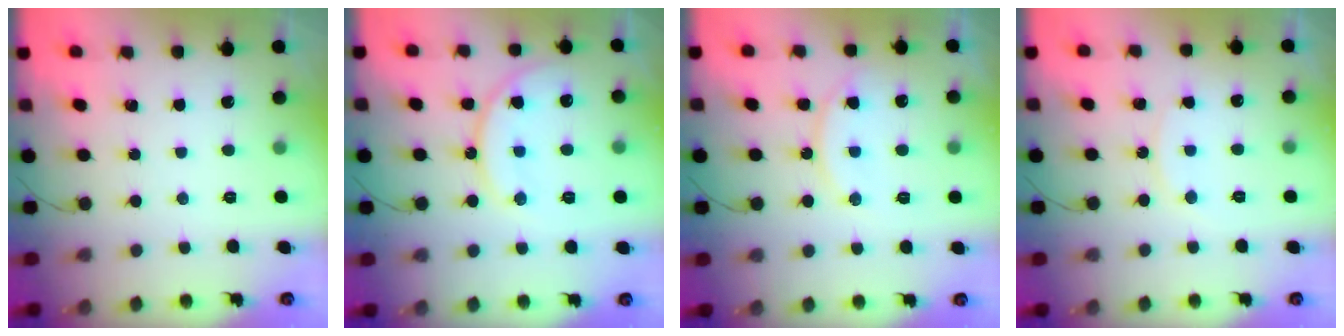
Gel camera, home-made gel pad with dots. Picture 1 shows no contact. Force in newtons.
{"total": 13.5, "press": 13.5, "slide": 0.9}
{"total": 13.4, "press": 13.4, "slide": 1.0}
{"total": 7.0, "press": 7.0, "slide": 0.3}